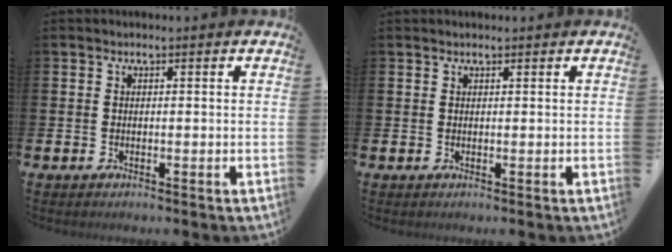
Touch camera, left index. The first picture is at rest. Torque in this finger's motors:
{"motor_torque": [-0.06, -2.08, -0.09, 0.01]}